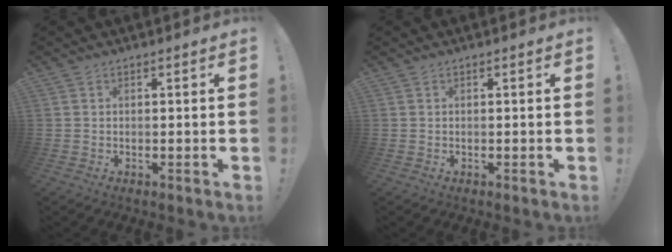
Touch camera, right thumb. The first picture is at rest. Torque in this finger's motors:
{"motor_torque": [0.00, 0.00, -0.01, 0.01, 0.02]}